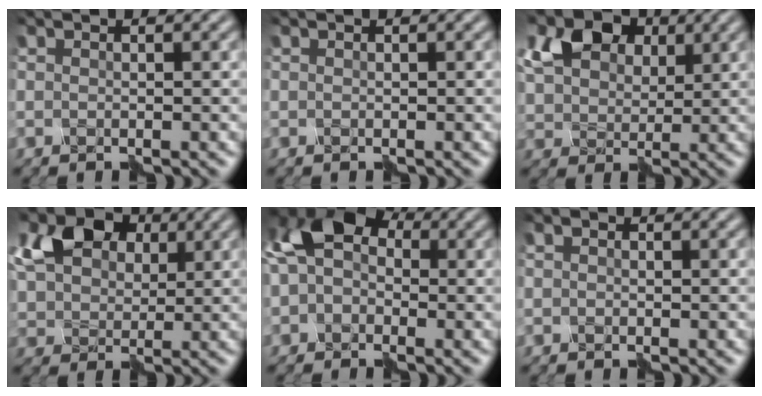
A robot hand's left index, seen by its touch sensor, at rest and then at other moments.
{"total": 0.0}
{"total": 5.1, "force": [2.5, 3.8, 2.3], "torque": [-0.064, 0.010, 0.044]}
{"total": 6.6, "force": [2.7, 5.0, 3.5], "torque": [-0.091, 0.021, 0.043]}
{"total": 6.9, "force": [0.9, 5.3, 4.3], "torque": [-0.070, 0.043, -0.013]}
{"total": 0.7, "force": [0.0, 0.6, 0.4], "torque": [0.000, 0.003, -0.008]}